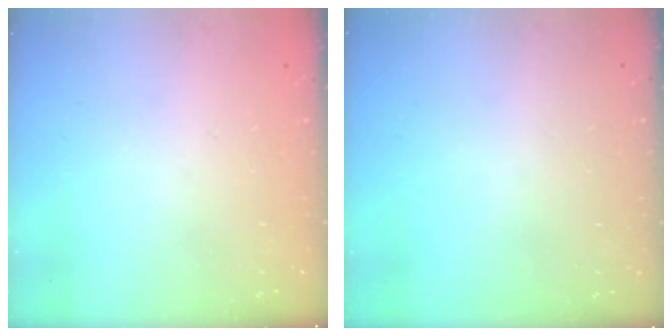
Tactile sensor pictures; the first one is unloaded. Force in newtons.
{"total": 0.0}